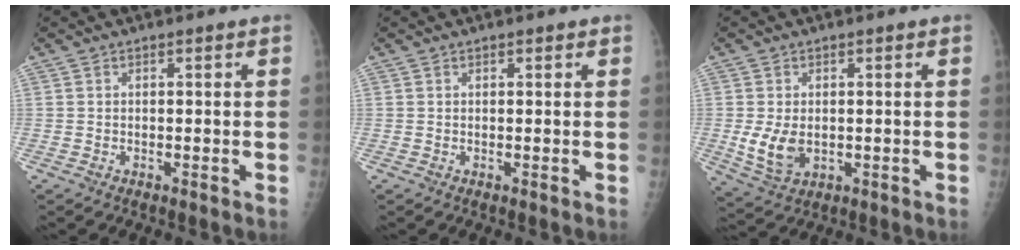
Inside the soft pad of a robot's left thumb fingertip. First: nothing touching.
{"total": 0.5, "force": [0.4, 0.3, 0.2], "torque": [-0.003, -0.002, 0.003]}
{"total": 6.4, "force": [-0.5, 4.3, 4.7], "torque": [-0.083, -0.012, 0.003]}